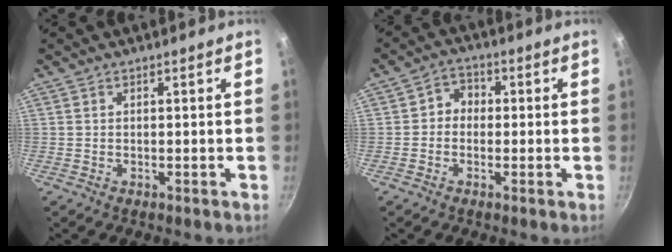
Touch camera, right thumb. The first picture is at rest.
{"total": 4.0, "force": [-0.2, 3.5, 1.9], "torque": [-0.005, 0.011, -0.016]}